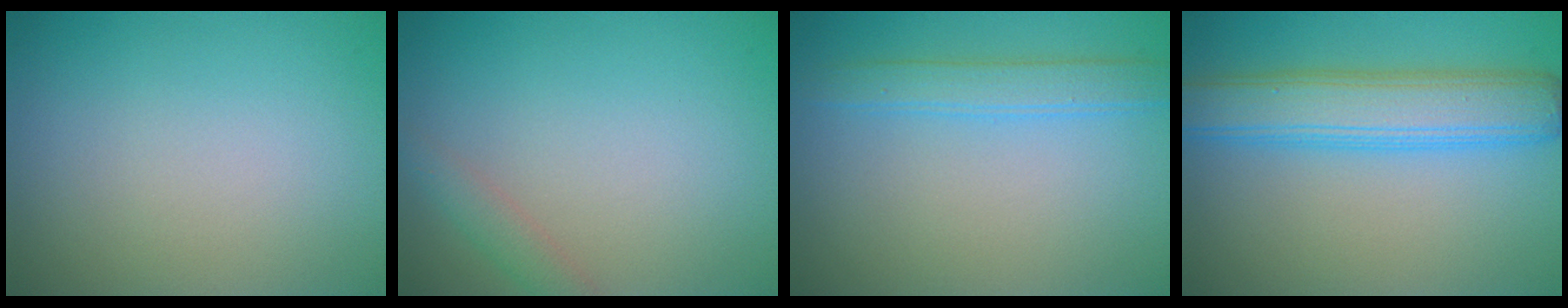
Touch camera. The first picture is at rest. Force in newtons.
{"total": 1.5, "press": 1.5, "slide": 0.1}
{"total": 2.0, "press": 2.0, "slide": 0.1}
{"total": 5.5, "press": 5.5, "slide": 0.3}